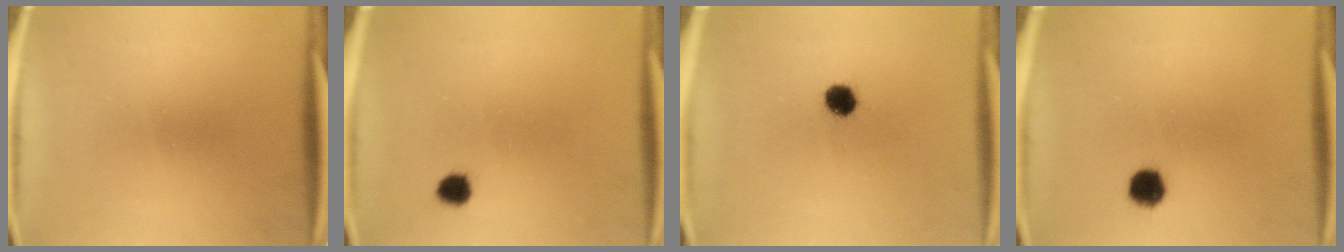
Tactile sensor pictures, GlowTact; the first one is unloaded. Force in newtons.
{"total": 2.5}
{"total": 4.3}
{"total": 4.2}